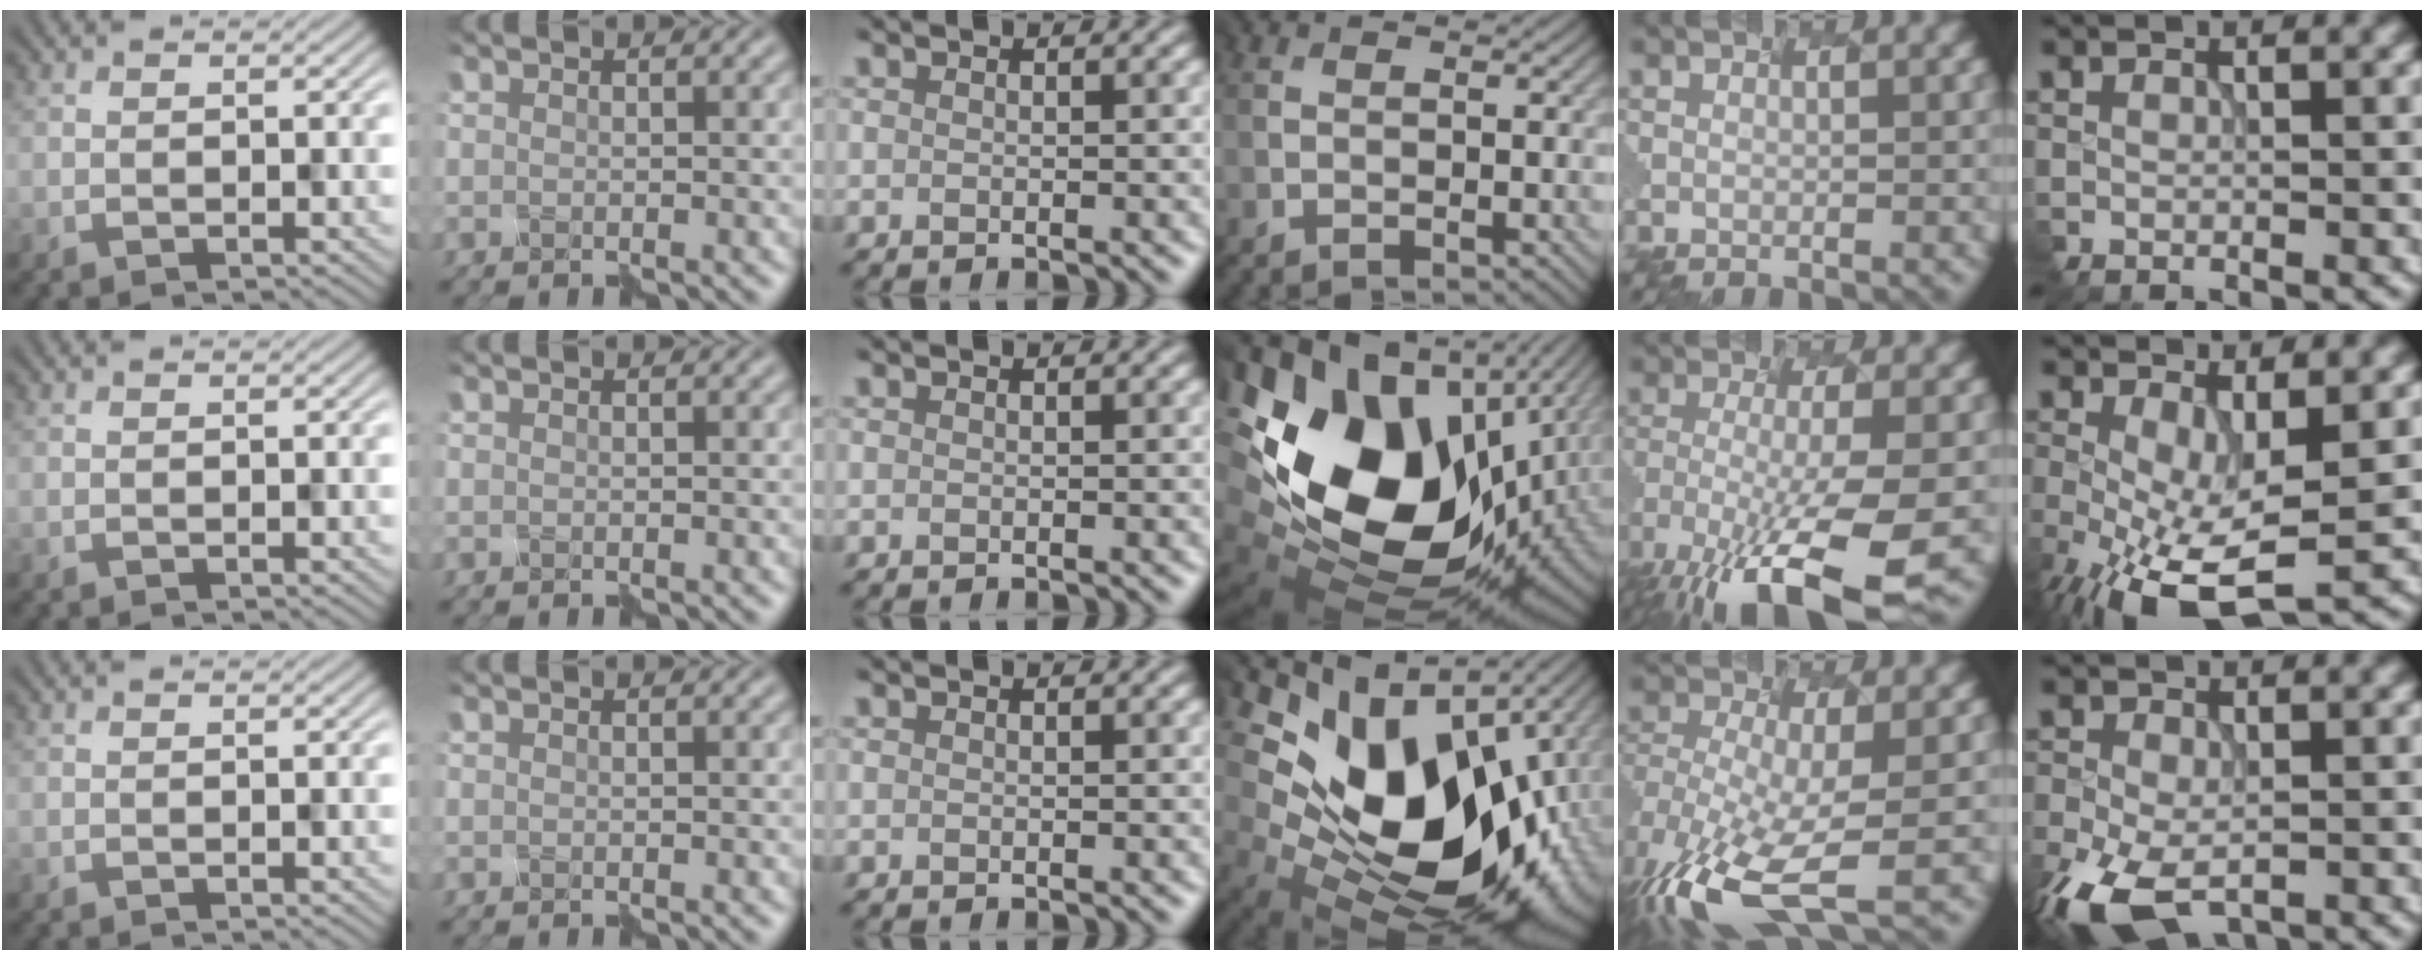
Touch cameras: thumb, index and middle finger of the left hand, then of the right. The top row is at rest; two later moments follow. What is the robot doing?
{"motion": "disassemble", "object": "markers"}